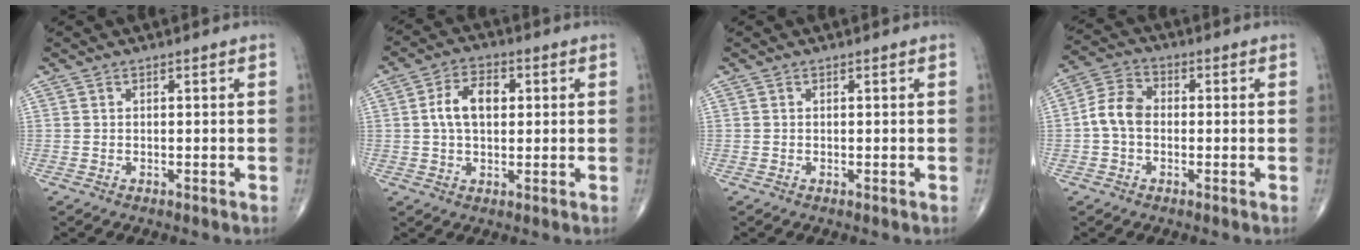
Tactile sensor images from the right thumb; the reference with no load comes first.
{"total": 7.8, "force": [1.2, 4.8, 6.0], "torque": [-0.101, 0.014, 0.015]}
{"total": 0.0}
{"total": 6.7, "force": [-0.7, 4.9, 4.5], "torque": [-0.081, 0.023, -0.024]}